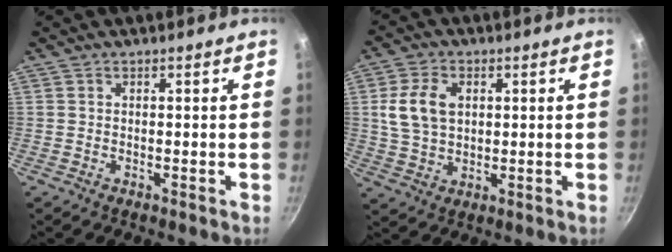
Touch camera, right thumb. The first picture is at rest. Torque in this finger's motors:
{"motor_torque": [-0.37, 0.82, 0.27, -0.21, 0.07]}